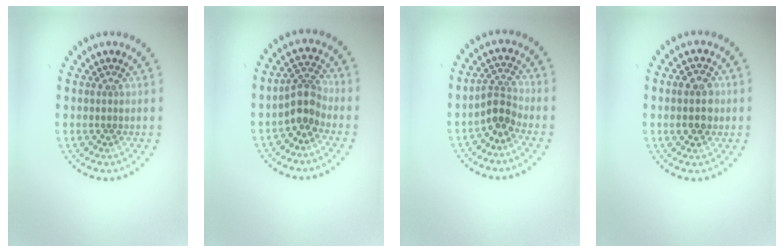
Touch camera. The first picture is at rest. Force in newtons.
{"total": 2.7, "press": 2.1, "slide": 1.7}
{"total": 2.4, "press": 1.7, "slide": 1.7}
{"total": 3.0, "press": 3.0, "slide": 0.1}